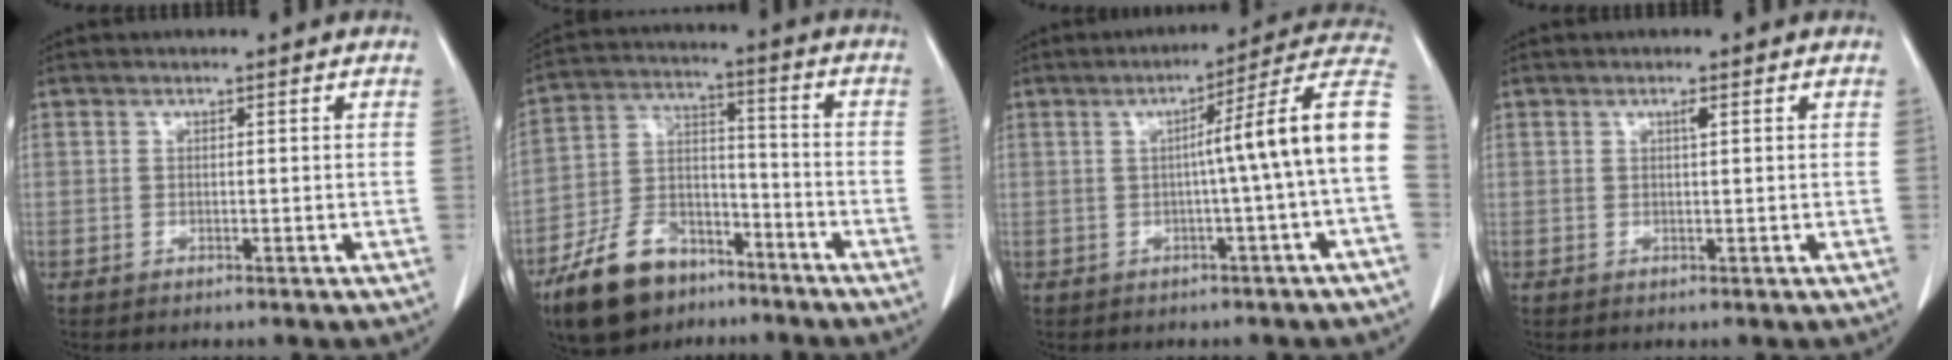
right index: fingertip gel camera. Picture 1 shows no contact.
{"total": 13.6, "force": [-9.4, 7.3, 6.4], "torque": [-0.132, 0.011, -0.166]}
{"total": 12.0, "force": [-0.4, -1.8, 11.9], "torque": [-0.149, 0.028, -0.012]}
{"total": 0.8, "force": [0.4, 0.0, 0.8], "torque": [-0.016, 0.001, 0.007]}